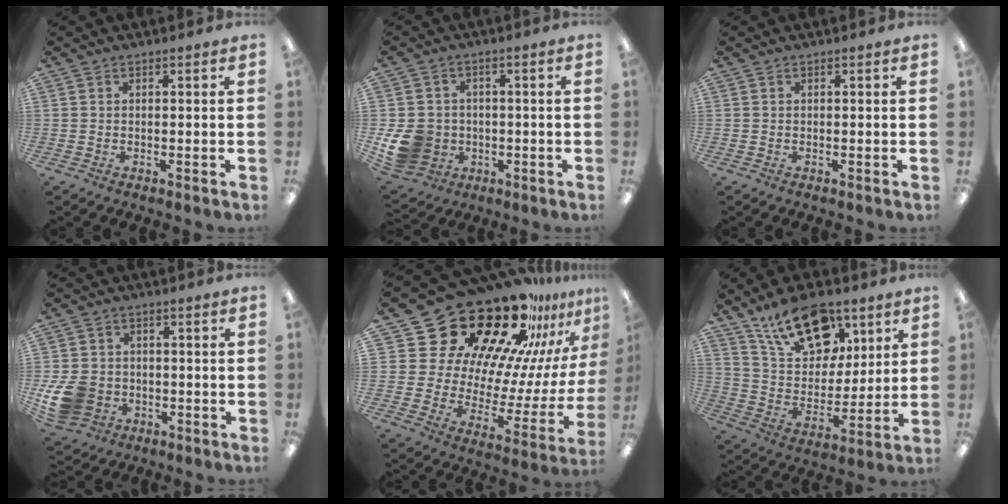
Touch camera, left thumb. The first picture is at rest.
{"total": 10.9, "force": [-2.2, 9.7, 4.6], "torque": [-0.122, 0.019, -0.033]}
{"total": 0.0}
{"total": 10.7, "force": [-3.2, 8.7, 5.4], "torque": [-0.113, 0.022, -0.057]}
{"total": 26.2, "force": [21.4, 11.7, 9.6], "torque": [-0.147, -0.176, 0.386]}
{"total": 18.6, "force": [11.8, 10.4, 9.8], "torque": [-0.150, -0.053, 0.209]}